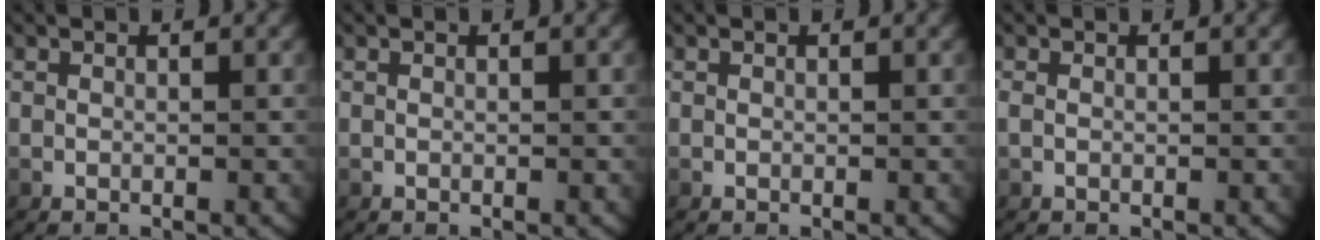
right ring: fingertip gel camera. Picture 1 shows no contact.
{"total": 0.0}
{"total": 0.0}
{"total": 0.8, "force": [-0.2, 0.6, 0.5], "torque": [-0.020, 0.000, 0.000]}